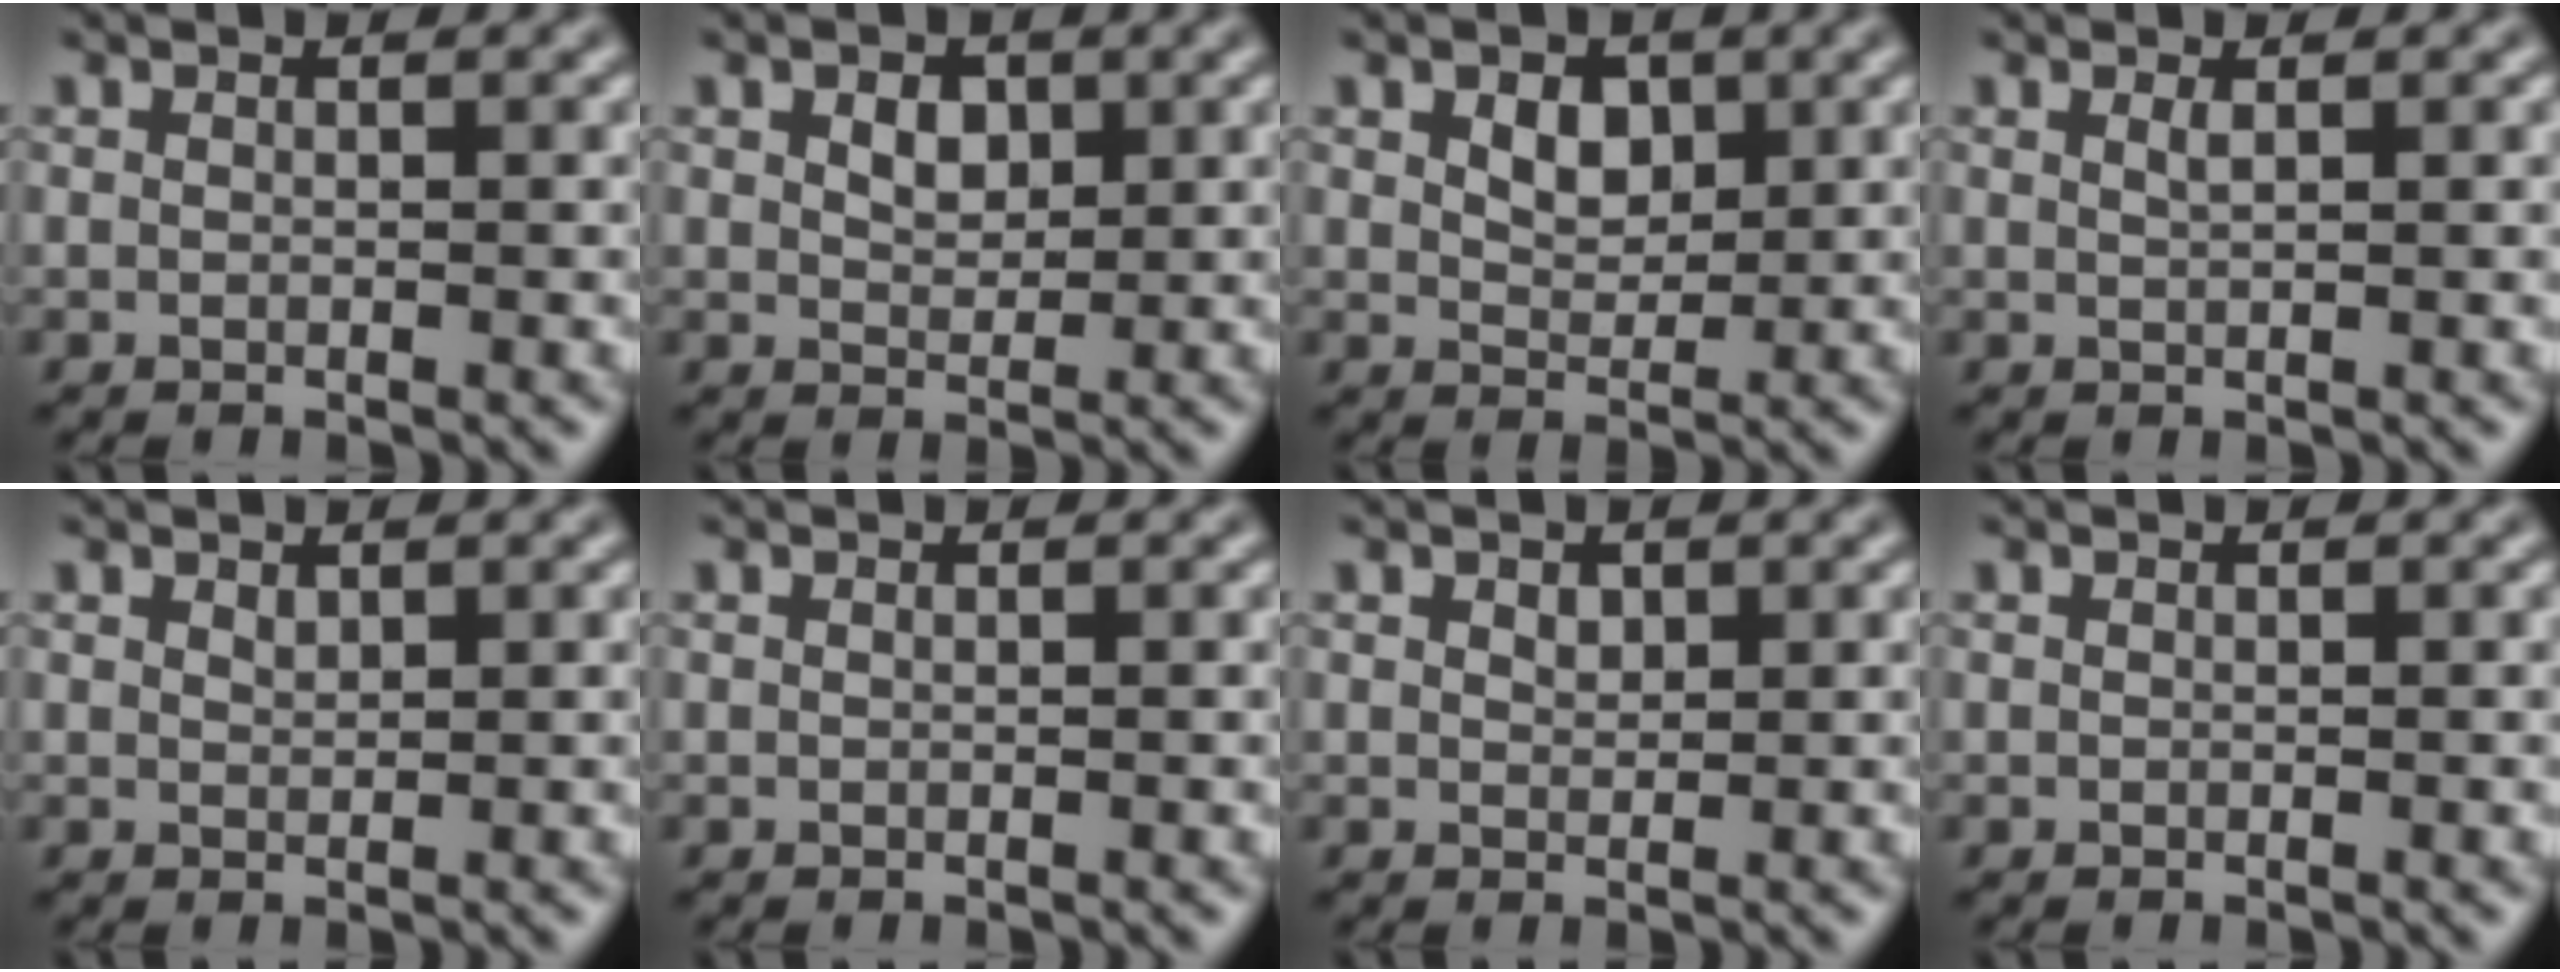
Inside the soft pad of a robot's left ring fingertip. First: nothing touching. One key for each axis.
{"total": 2.1, "fx": 0.9, "fy": 1.4, "fz": 1.3, "tx": -0.026, "ty": -0.001, "tz": 0.016}
{"total": 2.6, "fx": 1.0, "fy": 1.8, "fz": 1.6, "tx": -0.033, "ty": -0.001, "tz": 0.017}
{"total": 0.8, "fx": 0.4, "fy": 0.2, "fz": 0.6, "tx": -0.008, "ty": 0.000, "tz": 0.007}
{"total": 0.7, "fx": 0.6, "fy": 0.3, "fz": 0.3, "tx": -0.007, "ty": -0.002, "tz": 0.014}
{"total": 0.0}
{"total": 0.9, "fx": 0.6, "fy": 0.6, "fz": 0.4, "tx": -0.008, "ty": -0.002, "tz": 0.010}
{"total": 0.0}